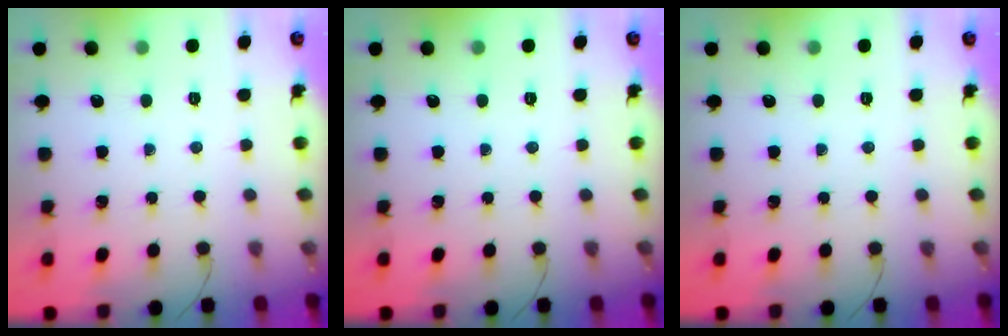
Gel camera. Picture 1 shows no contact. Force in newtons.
{"total": 0.0}
{"total": 0.0}